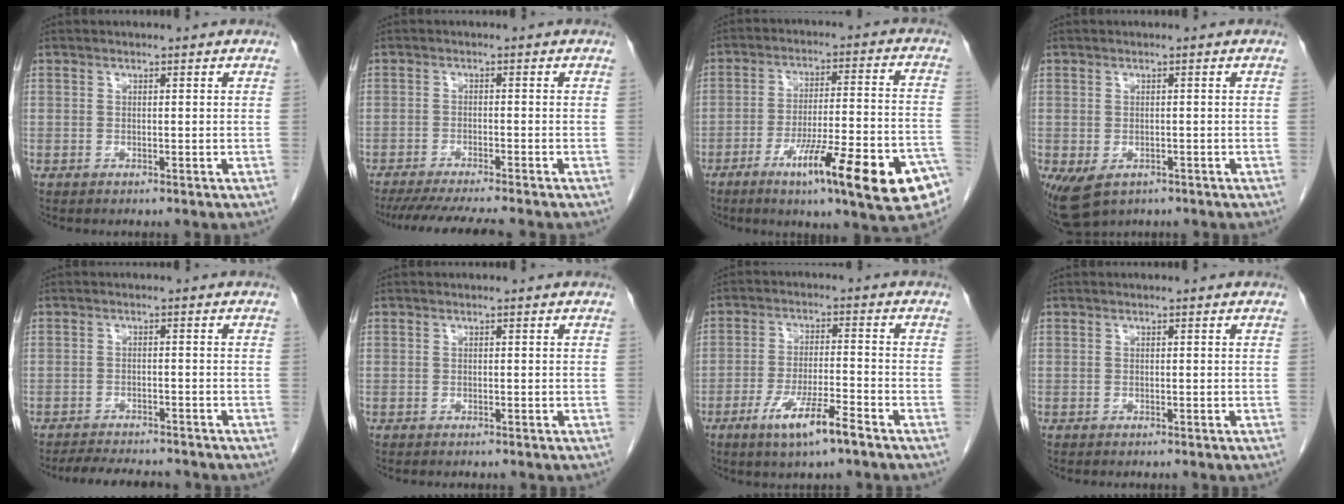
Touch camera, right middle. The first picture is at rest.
{"total": 10.3, "force": [-9.0, 0.0, 4.9], "torque": [-0.062, -0.021, -0.138]}
{"total": 18.3, "force": [-9.7, 1.7, 15.5], "torque": [-0.185, -0.004, -0.140]}
{"total": 4.8, "force": [-2.5, 3.2, 2.6], "torque": [-0.042, -0.008, -0.032]}
{"total": 8.1, "force": [-7.5, 1.6, 2.7], "torque": [-0.041, -0.004, -0.106]}
{"total": 0.9, "force": [-0.8, 0.2, 0.3], "torque": [-0.008, -0.002, -0.010]}
{"total": 7.7, "force": [-4.8, 0.6, 6.0], "torque": [-0.114, -0.011, -0.085]}
{"total": 0.6, "force": [-0.5, 0.1, 0.2], "torque": [-0.006, -0.002, -0.009]}